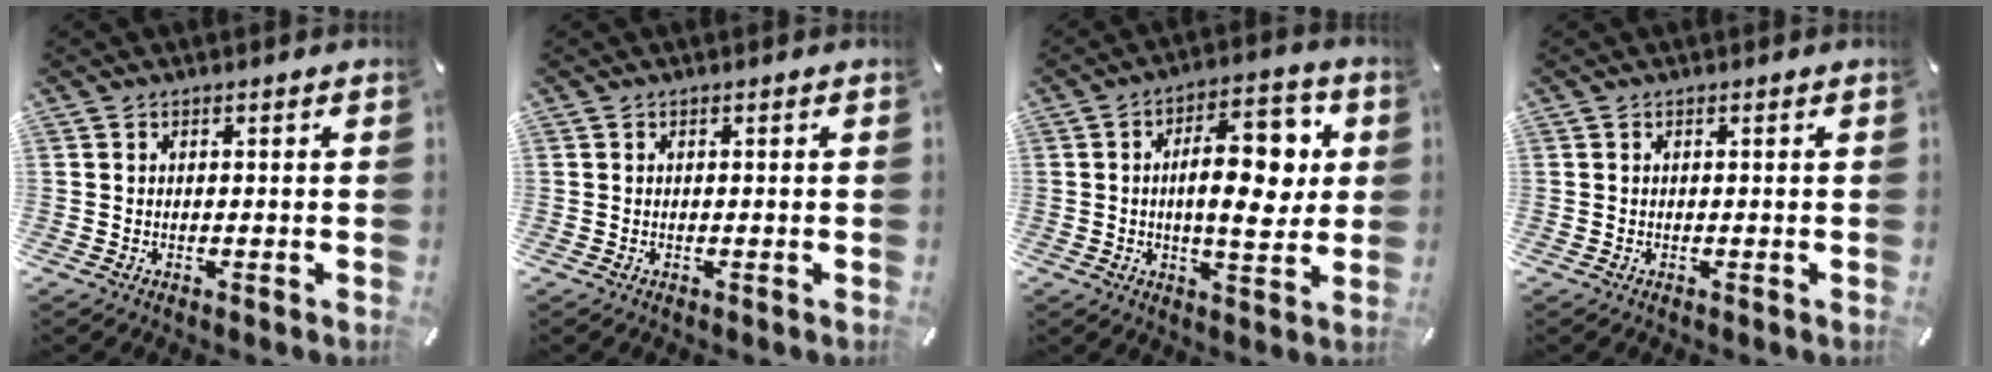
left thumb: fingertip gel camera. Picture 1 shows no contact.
{"total": 0.0}
{"total": 15.3, "force": [2.0, 7.3, 13.3], "torque": [-0.184, 0.002, 0.028]}
{"total": 0.0}